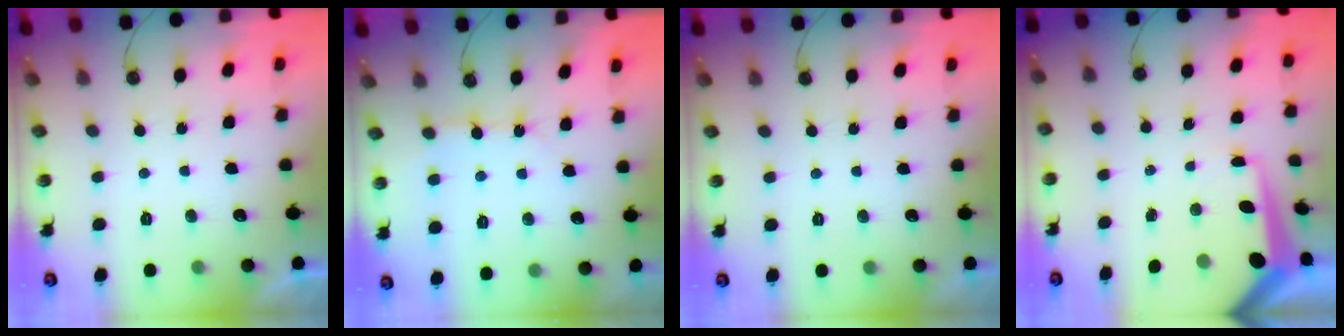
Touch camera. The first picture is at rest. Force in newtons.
{"total": 5.1, "press": 5.0, "slide": 0.4}
{"total": 0.0}
{"total": 8.9, "press": 8.9, "slide": 0.9}